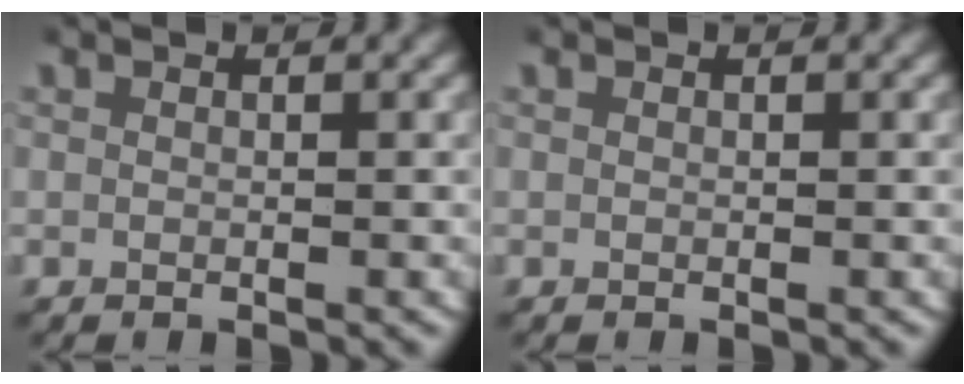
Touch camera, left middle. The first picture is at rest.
{"total": 0.0}